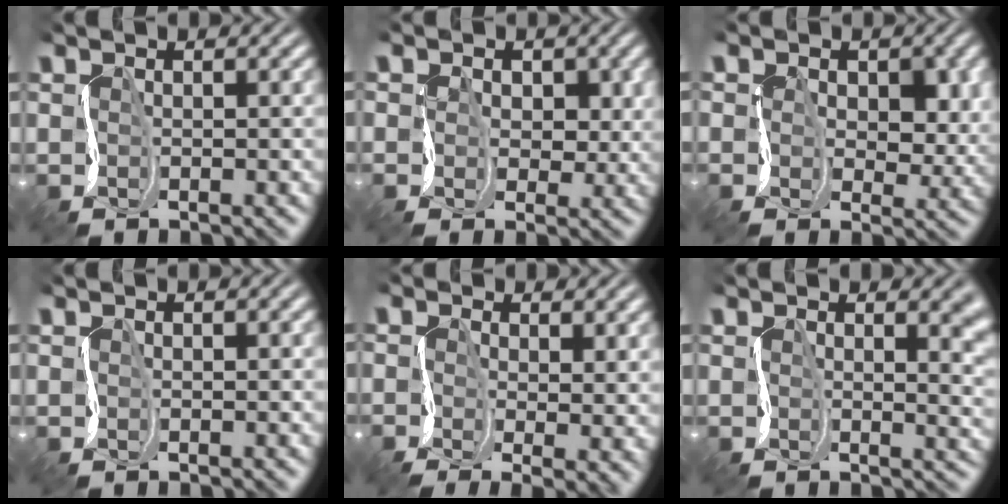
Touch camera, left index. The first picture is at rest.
{"total": 1.2, "force": [0.2, 1.2, -0.4], "torque": [0.003, -0.017, 0.000]}
{"total": 2.3, "force": [0.5, 1.8, 1.2], "torque": [-0.021, -0.018, -0.001]}
{"total": 0.5, "force": [0.2, 0.2, 0.4], "torque": [-0.010, 0.005, 0.000]}
{"total": 0.9, "force": [-0.5, -0.5, 0.6], "torque": [-0.003, -0.014, -0.016]}
{"total": 5.1, "force": [2.3, 2.0, 4.1], "torque": [-0.035, 0.002, 0.029]}